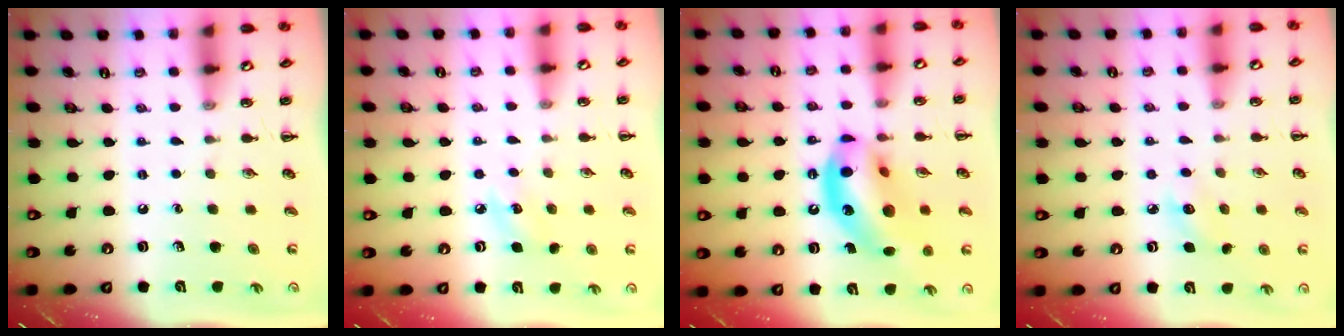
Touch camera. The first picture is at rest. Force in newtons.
{"total": 5.9, "press": 5.6, "slide": 1.8}
{"total": 18.3, "press": 17.6, "slide": 4.8}
{"total": 5.6, "press": 5.4, "slide": 1.5}